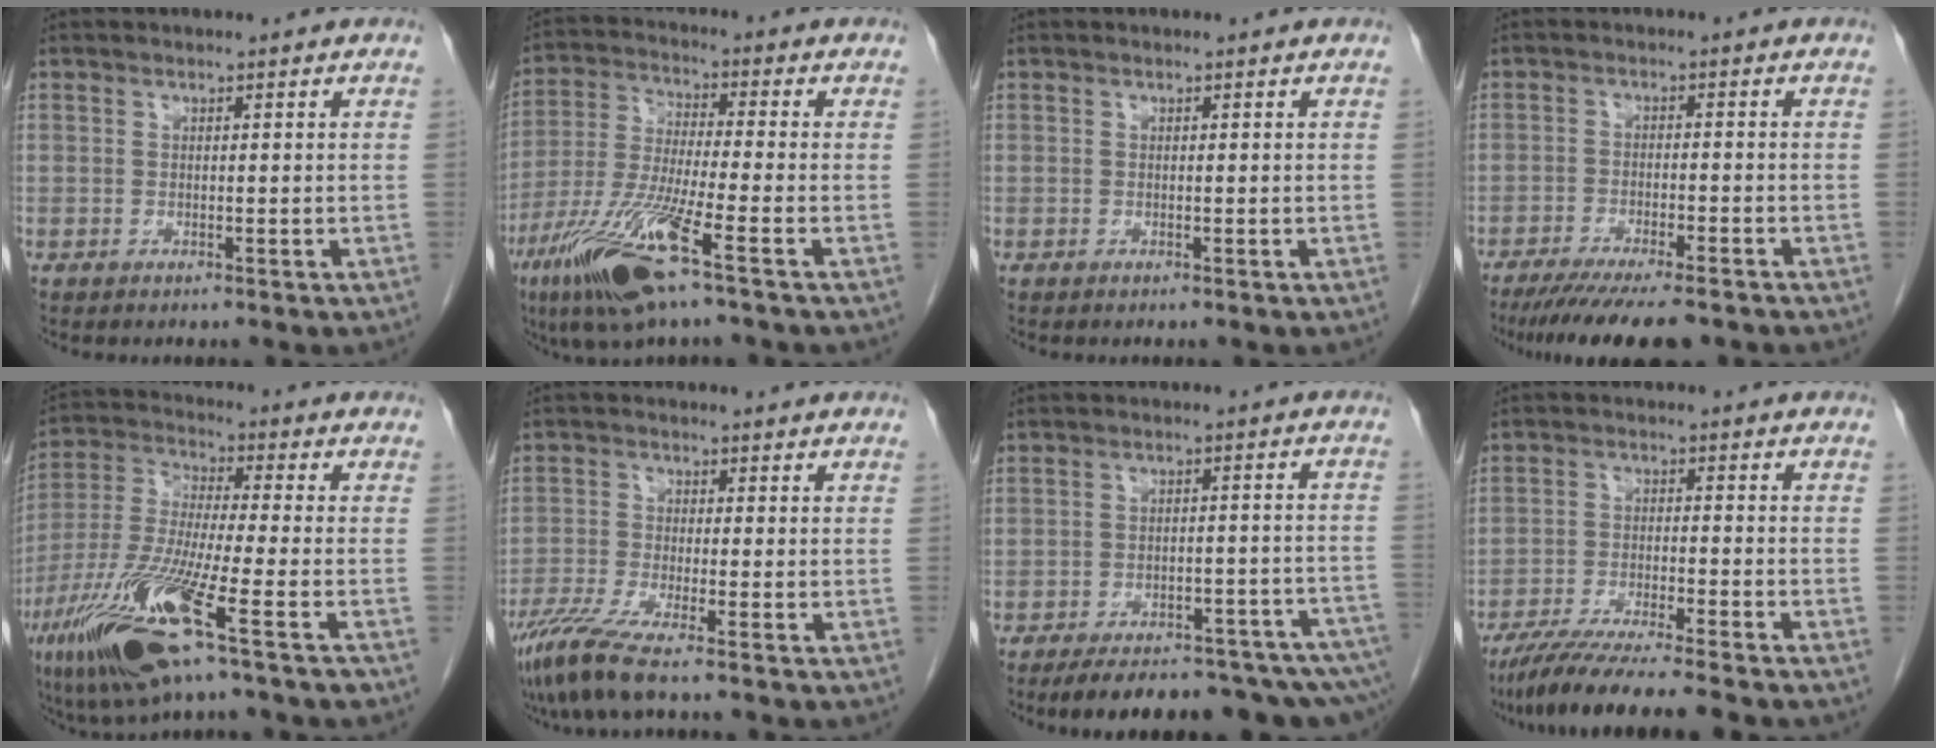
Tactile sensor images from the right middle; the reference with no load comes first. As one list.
[{"total": 13.5, "force": [-7.2, 0.6, 11.4], "torque": [-0.241, -0.029, -0.138]}, {"total": 0.0}, {"total": 11.8, "force": [-9.6, 1.5, 6.6], "torque": [-0.097, -0.023, -0.146]}, {"total": 16.7, "force": [-8.3, 0.9, 14.5], "torque": [-0.319, -0.039, -0.159]}, {"total": 6.7, "force": [-5.0, -0.4, 4.4], "torque": [-0.088, -0.023, -0.096]}, {"total": 20.4, "force": [-17.5, 3.6, 9.9], "torque": [-0.096, 0.009, -0.219]}, {"total": 11.5, "force": [-9.9, -0.8, 5.9], "torque": [-0.082, -0.031, -0.159]}]